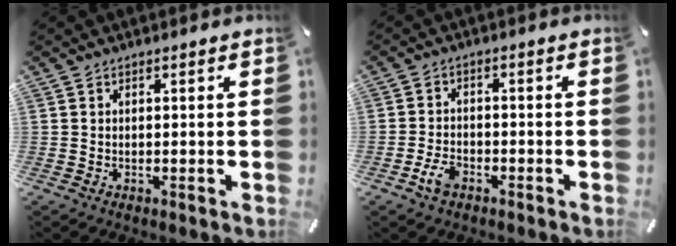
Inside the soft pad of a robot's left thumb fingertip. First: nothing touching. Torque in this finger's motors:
{"motor_torque": [0.22, 1.44, 0.55, 0.48, 0.04]}